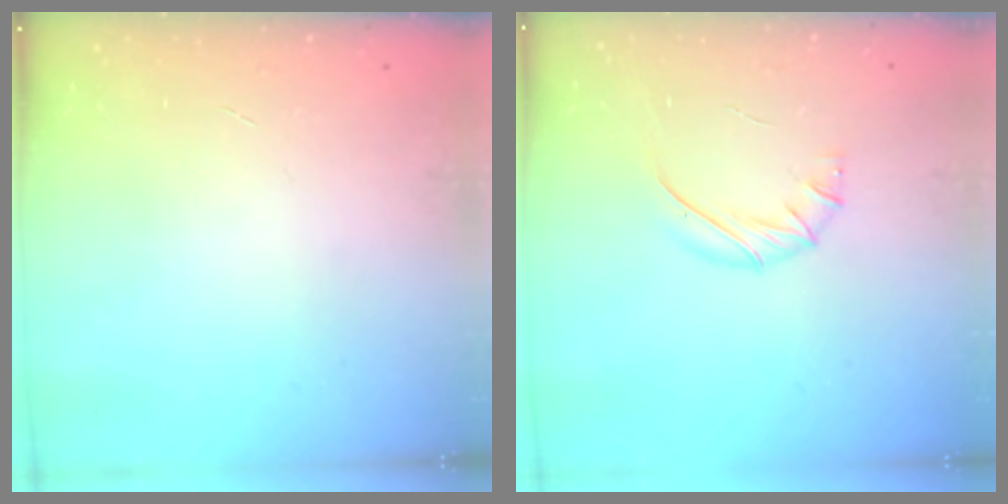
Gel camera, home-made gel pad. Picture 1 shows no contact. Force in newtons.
{"total": 7.1, "press": 6.9, "slide": 1.5}